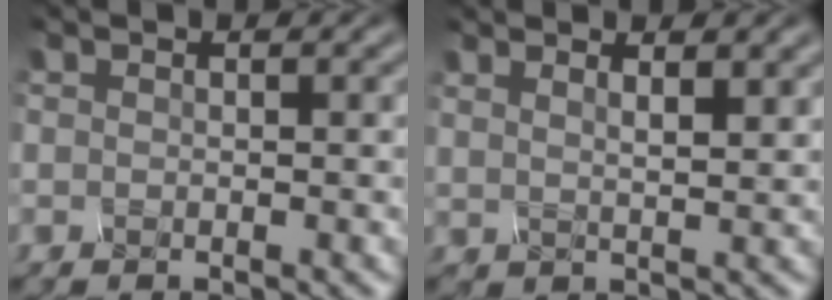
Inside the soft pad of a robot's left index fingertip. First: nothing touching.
{"total": 2.8, "force": [1.8, 1.0, 1.9], "torque": [-0.008, 0.009, 0.017]}